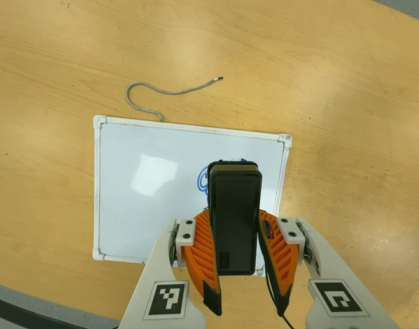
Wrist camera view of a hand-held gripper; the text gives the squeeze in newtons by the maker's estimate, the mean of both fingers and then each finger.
{"total": 7.0, "left": 5.4, "right": 8.7}